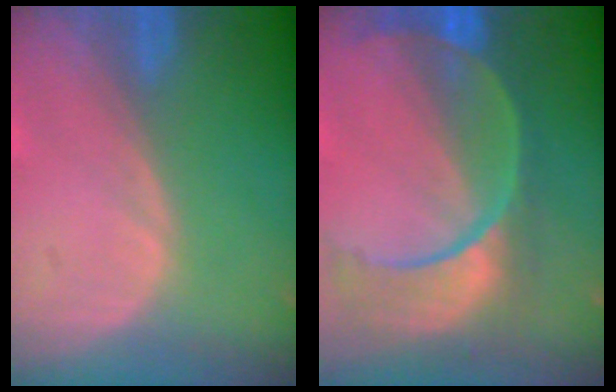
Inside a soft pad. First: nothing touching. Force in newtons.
{"total": 11.2, "press": 9.4, "slide": 6.1}